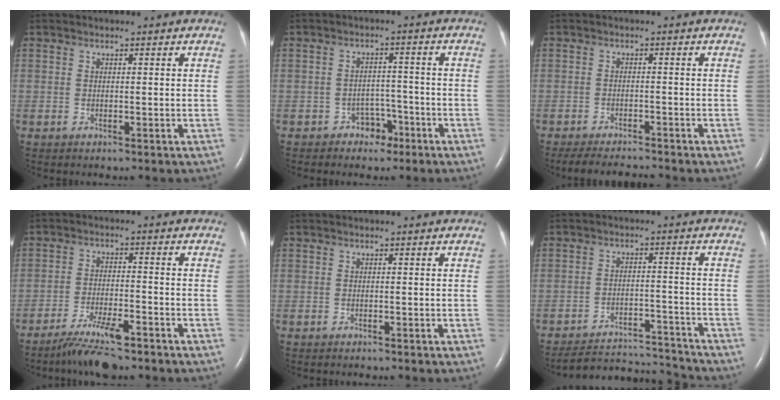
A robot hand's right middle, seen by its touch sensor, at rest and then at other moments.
{"total": 3.3, "force": [-2.2, 2.3, 0.7], "torque": [-0.004, 0.012, -0.031]}
{"total": 6.6, "force": [-6.3, 0.5, 1.9], "torque": [-0.031, -0.009, -0.098]}
{"total": 6.9, "force": [-5.5, 0.8, 4.2], "torque": [-0.085, -0.017, -0.098]}
{"total": 0.9, "force": [-0.9, 0.2, 0.3], "torque": [-0.006, -0.002, -0.009]}
{"total": 10.2, "force": [-10.2, -0.2, -0.4], "torque": [-0.001, 0.011, -0.158]}